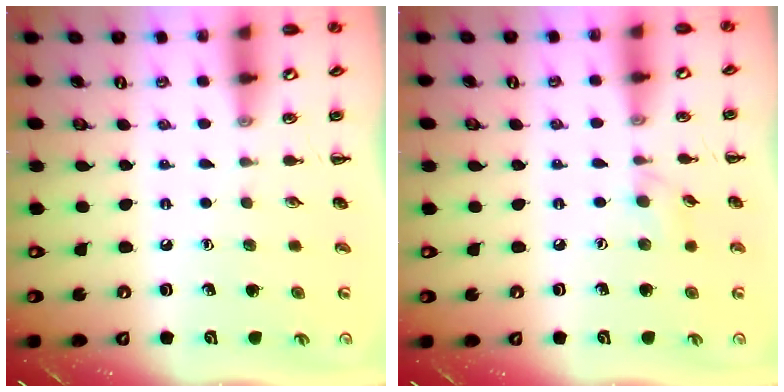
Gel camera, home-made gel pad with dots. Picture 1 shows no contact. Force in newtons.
{"total": 5.7, "press": 5.2, "slide": 2.3}